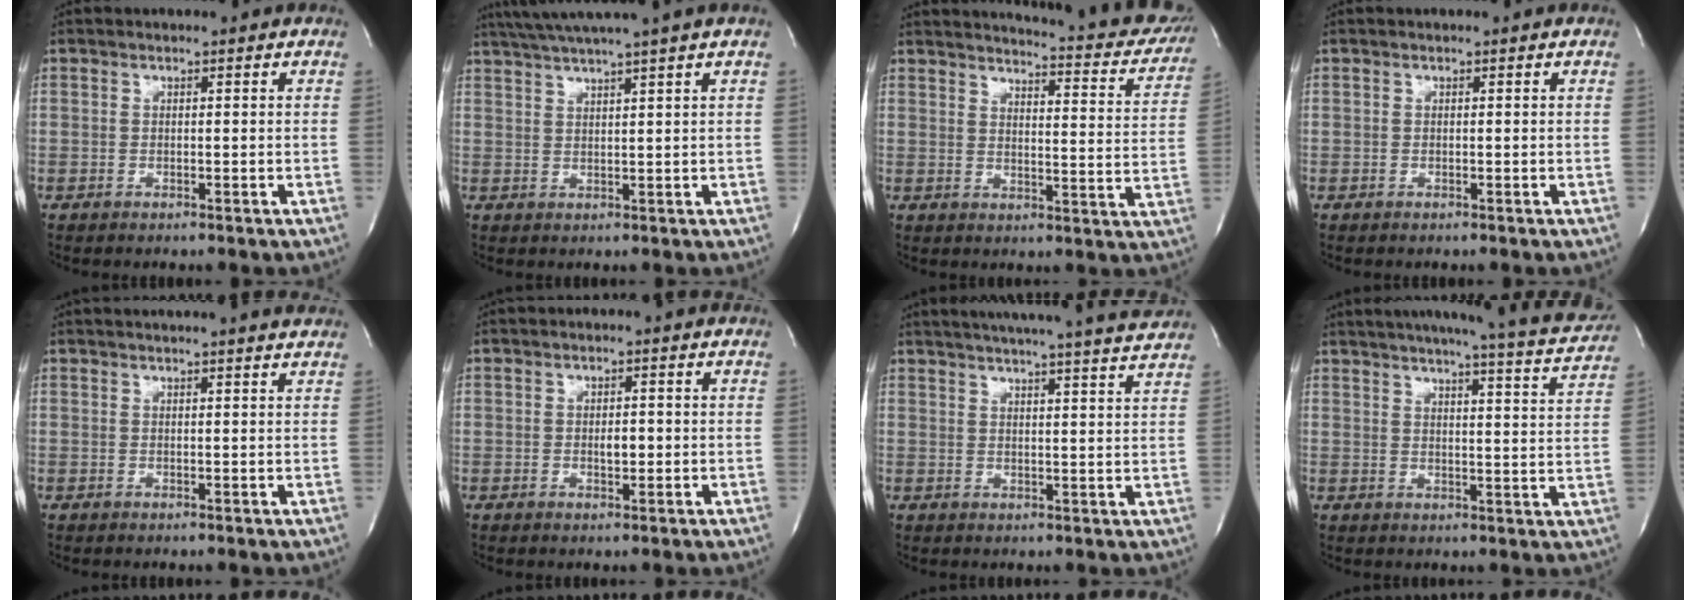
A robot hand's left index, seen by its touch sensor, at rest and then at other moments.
{"total": 8.4, "force": [6.9, -1.9, 4.5], "torque": [-0.073, 0.019, 0.104]}
{"total": 21.5, "force": [19.5, 4.2, 8.0], "torque": [-0.098, -0.059, 0.213]}
{"total": 0.0}
{"total": 8.6, "force": [7.9, -0.2, 3.3], "torque": [-0.050, 0.019, 0.083]}
{"total": 1.8, "force": [-0.2, 0.9, 1.6], "torque": [-0.032, -0.003, -0.001]}
{"total": 20.0, "force": [18.3, -0.8, 8.0], "torque": [-0.129, -0.017, 0.233]}
{"total": 22.7, "force": [20.7, 1.1, 9.4], "torque": [-0.141, -0.043, 0.246]}